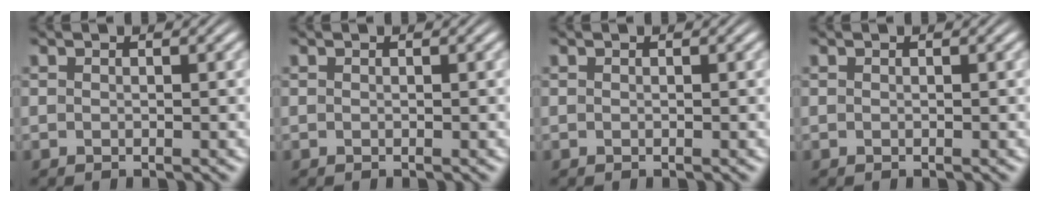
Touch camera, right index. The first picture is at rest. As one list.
[{"total": 0.0}, {"total": 0.0}, {"total": 0.0}]